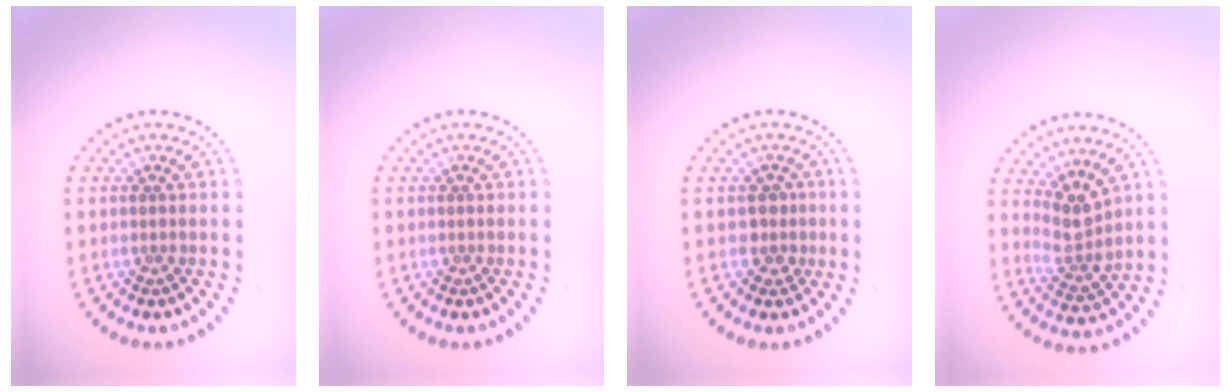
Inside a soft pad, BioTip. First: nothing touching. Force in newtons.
{"total": 0.0}
{"total": 1.5, "press": 1.2, "slide": 0.9}
{"total": 2.8, "press": 2.2, "slide": 1.7}